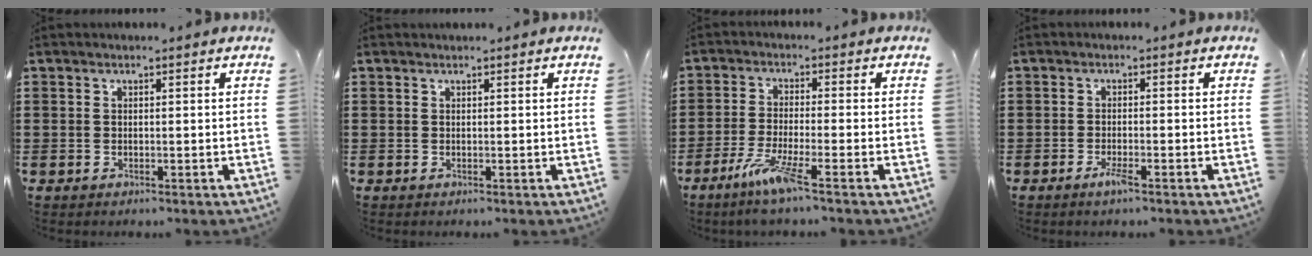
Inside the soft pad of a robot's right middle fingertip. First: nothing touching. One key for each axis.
{"total": 0.0}
{"total": 5.8, "fx": -3.6, "fy": -0.1, "fz": 4.5, "tx": -0.098, "ty": -0.015, "tz": -0.067}
{"total": 2.1, "fx": -1.2, "fy": 0.1, "fz": 1.8, "tx": -0.036, "ty": -0.005, "tz": -0.024}